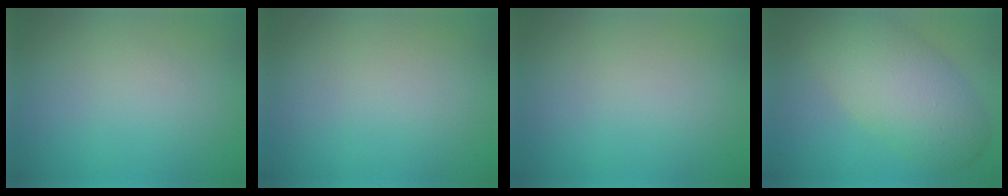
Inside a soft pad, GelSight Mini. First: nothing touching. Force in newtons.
{"total": 0.0}
{"total": 0.0}
{"total": 7.1, "press": 7.1, "slide": 0.6}